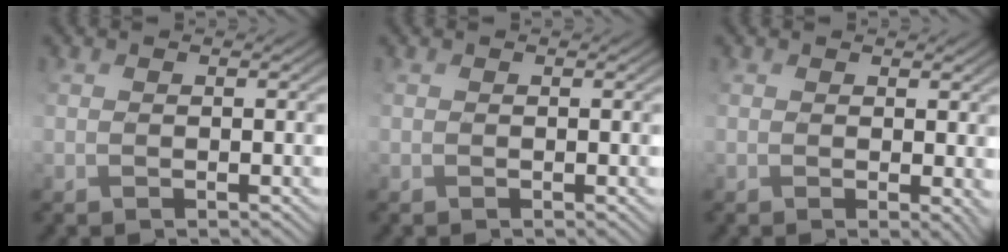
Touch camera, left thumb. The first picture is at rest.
{"total": 0.0}
{"total": 3.0, "force": [-0.2, 1.1, 2.8], "torque": [-0.050, -0.007, 0.004]}